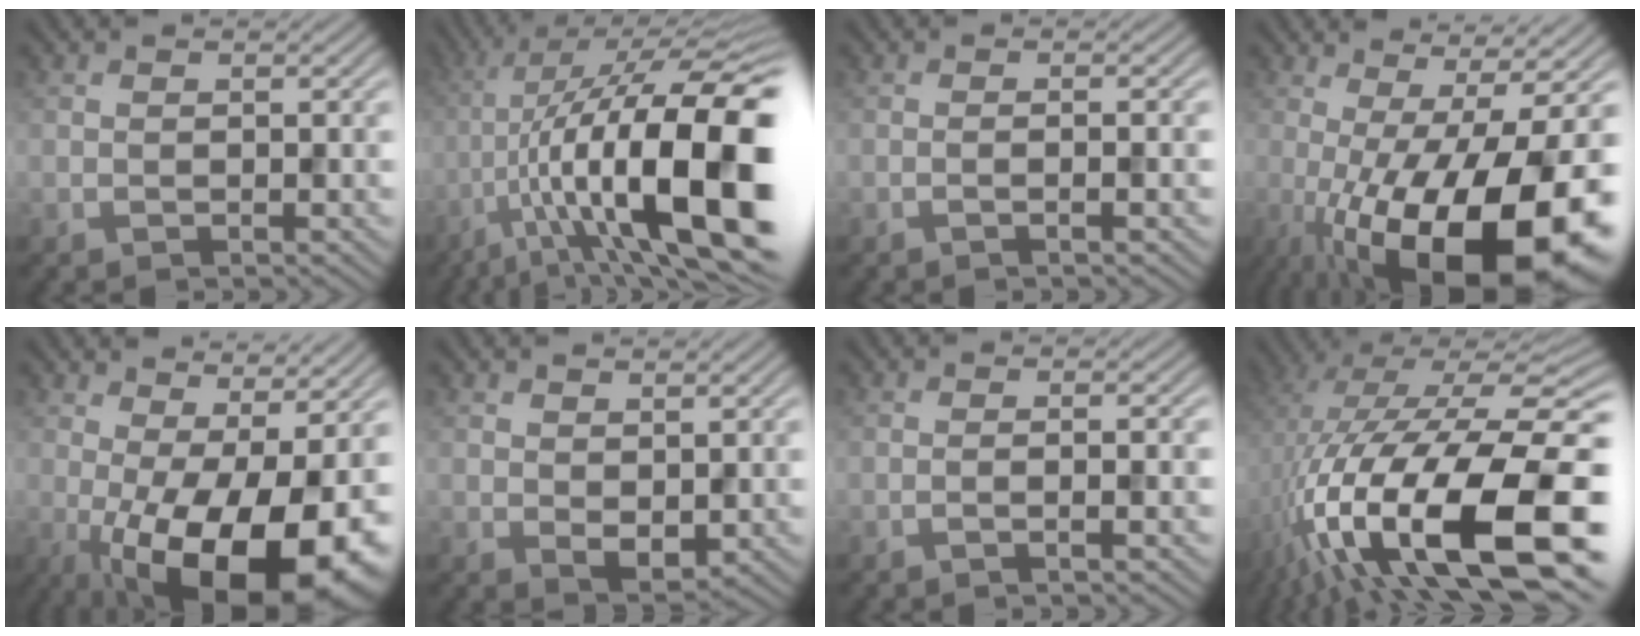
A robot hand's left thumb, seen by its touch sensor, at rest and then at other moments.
{"total": 19.9, "force": [-5.3, 6.2, 18.1], "torque": [-0.296, 0.007, -0.087]}
{"total": 1.7, "force": [-0.9, -0.1, 1.5], "torque": [-0.026, 0.003, -0.019]}
{"total": 19.2, "force": [-7.0, 6.0, 16.8], "torque": [-0.242, -0.010, -0.108]}
{"total": 17.5, "force": [-3.6, 7.3, 15.5], "torque": [-0.221, -0.012, -0.044]}
{"total": 2.8, "force": [0.8, 1.7, 2.0], "torque": [-0.040, -0.009, 0.020]}
{"total": 2.0, "force": [-1.0, 0.0, 1.8], "torque": [-0.028, 0.004, -0.022]}
{"total": 20.8, "force": [-6.0, 7.9, 18.3], "torque": [-0.310, -0.014, -0.093]}